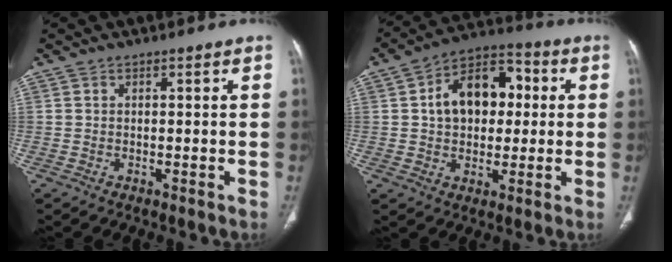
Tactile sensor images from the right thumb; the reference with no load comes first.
{"total": 14.5, "force": [2.1, 9.8, 10.4], "torque": [-0.128, 0.025, 0.025]}